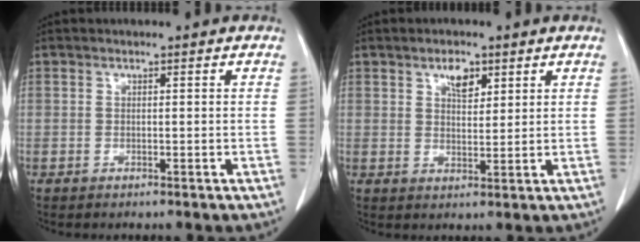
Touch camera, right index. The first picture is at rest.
{"total": 3.7, "force": [2.1, 1.8, 2.4], "torque": [-0.042, 0.001, 0.038]}